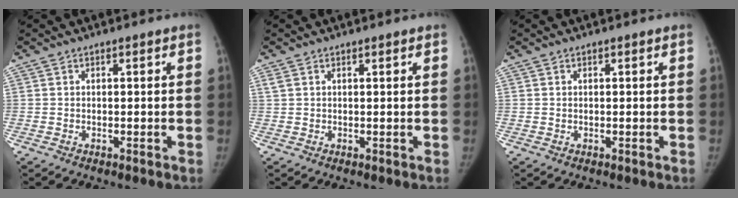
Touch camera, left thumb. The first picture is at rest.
{"total": 1.7, "force": [1.2, 0.8, 0.9], "torque": [-0.014, 0.007, 0.024]}
{"total": 0.0}